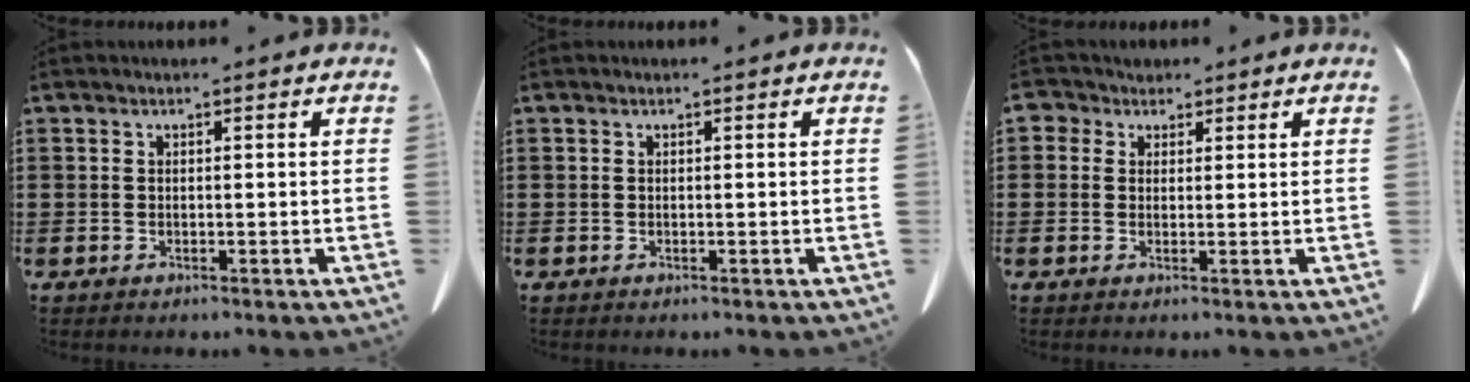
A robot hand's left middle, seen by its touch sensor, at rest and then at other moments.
{"total": 0.0}
{"total": 2.6, "force": [1.5, 2.0, 0.5], "torque": [-0.013, 0.007, 0.025]}